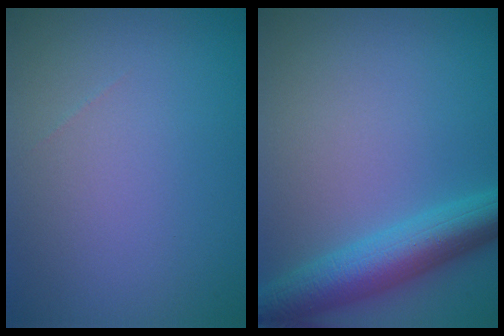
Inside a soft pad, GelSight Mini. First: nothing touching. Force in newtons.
{"total": 6.2, "press": 6.2, "slide": 0.2}